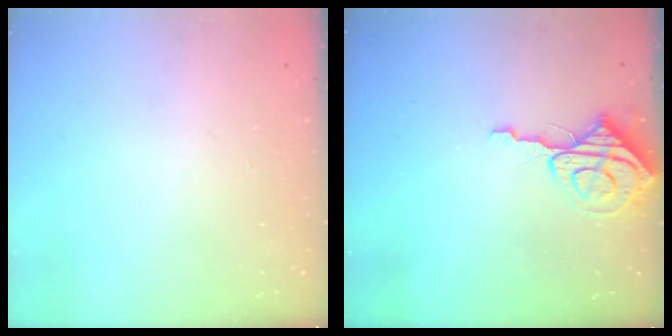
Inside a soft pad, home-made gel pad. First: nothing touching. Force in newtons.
{"total": 7.9, "press": 7.9, "slide": 0.5}